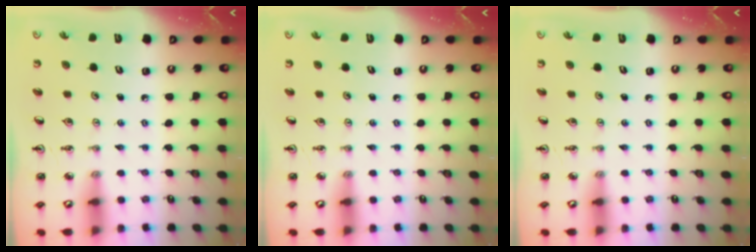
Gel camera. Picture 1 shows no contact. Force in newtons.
{"total": 0.0}
{"total": 0.0}